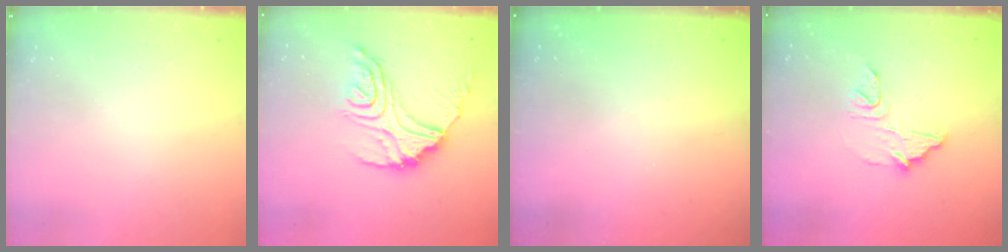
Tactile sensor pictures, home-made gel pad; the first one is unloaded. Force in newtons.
{"total": 18.5, "press": 18.5, "slide": 1.6}
{"total": 3.3, "press": 3.3, "slide": 0.1}
{"total": 11.0, "press": 11.0, "slide": 0.9}